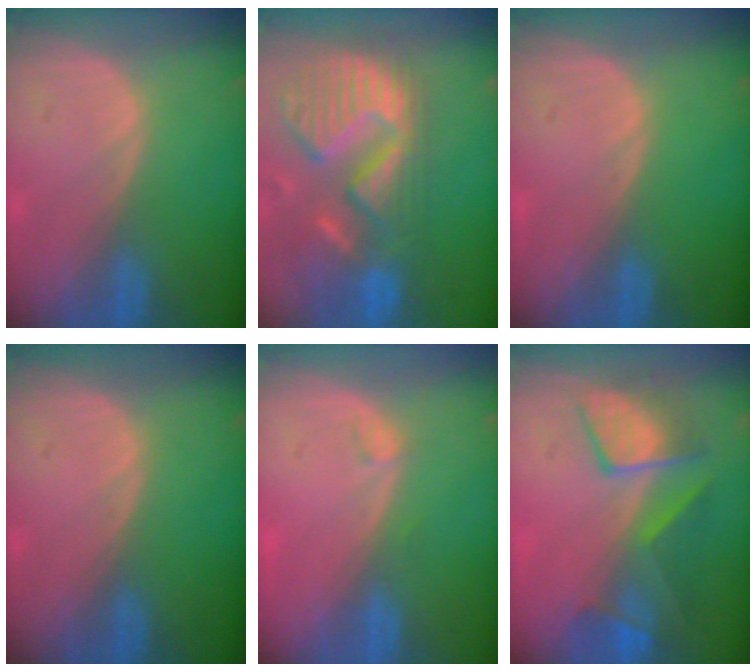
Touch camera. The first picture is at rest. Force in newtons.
{"total": 14.1, "press": 11.7, "slide": 7.7}
{"total": 0.0}
{"total": 0.0}
{"total": 1.0, "press": 0.9, "slide": 0.3}
{"total": 8.0, "press": 7.9, "slide": 1.6}